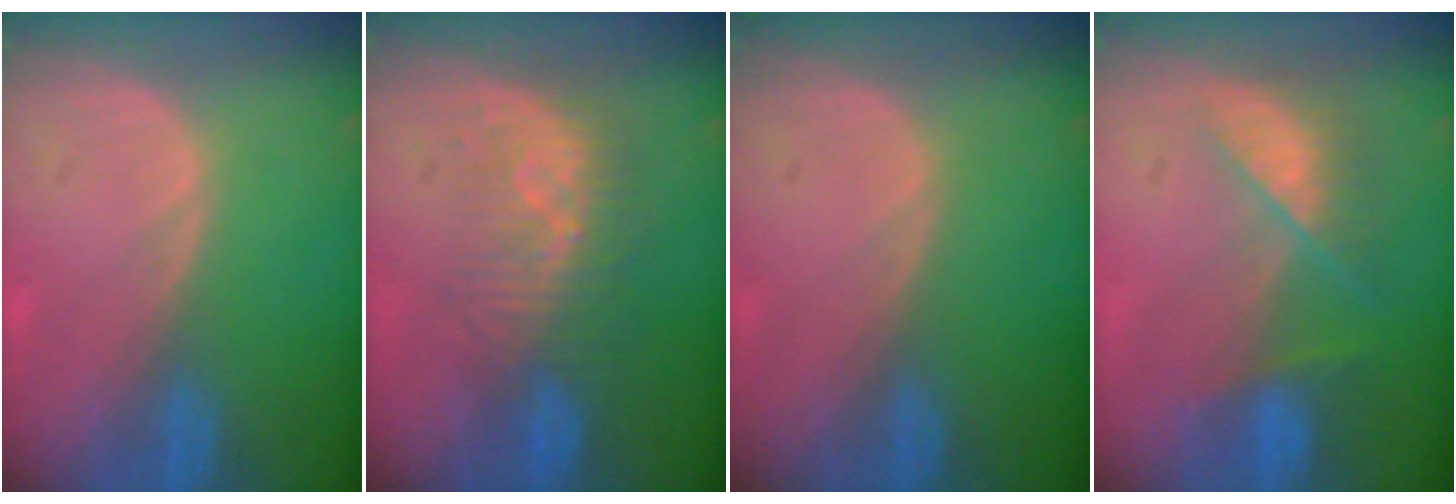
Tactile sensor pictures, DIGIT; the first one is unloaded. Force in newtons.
{"total": 8.2, "press": 7.4, "slide": 3.6}
{"total": 0.0}
{"total": 7.2, "press": 6.5, "slide": 3.2}